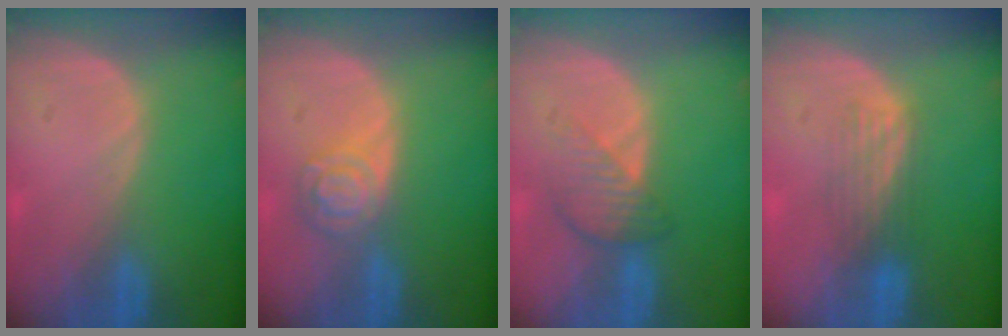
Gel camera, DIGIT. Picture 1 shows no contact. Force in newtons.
{"total": 5.0, "press": 4.5, "slide": 2.3}
{"total": 4.3, "press": 3.8, "slide": 1.9}
{"total": 3.5, "press": 3.5, "slide": 0.0}